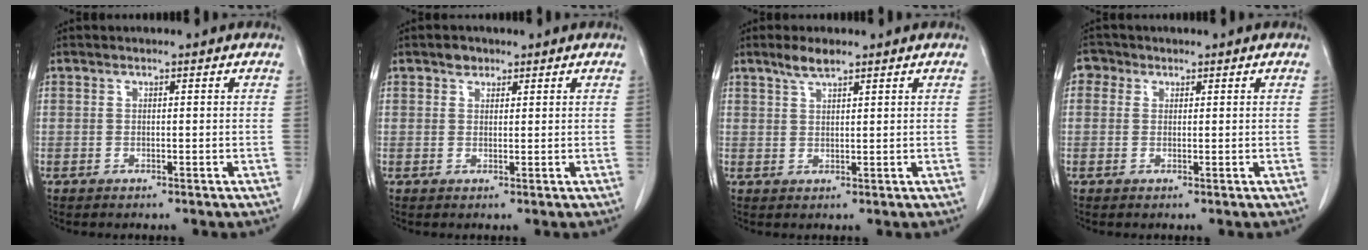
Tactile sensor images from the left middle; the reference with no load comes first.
{"total": 1.6, "force": [1.1, 1.1, 0.4], "torque": [-0.007, -0.001, 0.017]}
{"total": 3.0, "force": [2.4, 0.5, 1.8], "torque": [-0.043, 0.003, 0.047]}
{"total": 2.1, "force": [0.9, 1.8, 0.5], "torque": [-0.006, 0.005, 0.009]}